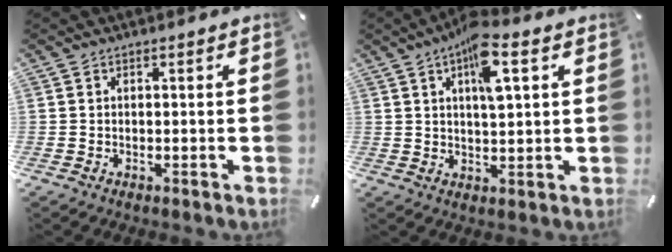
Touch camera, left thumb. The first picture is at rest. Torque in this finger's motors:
{"motor_torque": [2.01, 2.35, 1.38, -1.03, 0.43]}